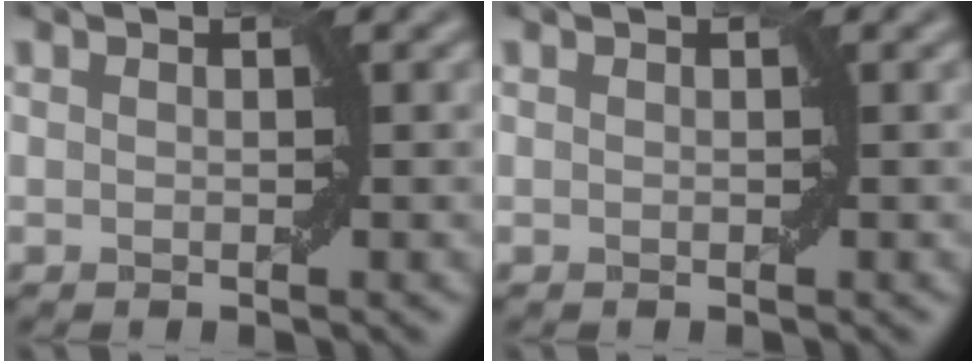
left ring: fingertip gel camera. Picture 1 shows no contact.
{"total": 0.0}